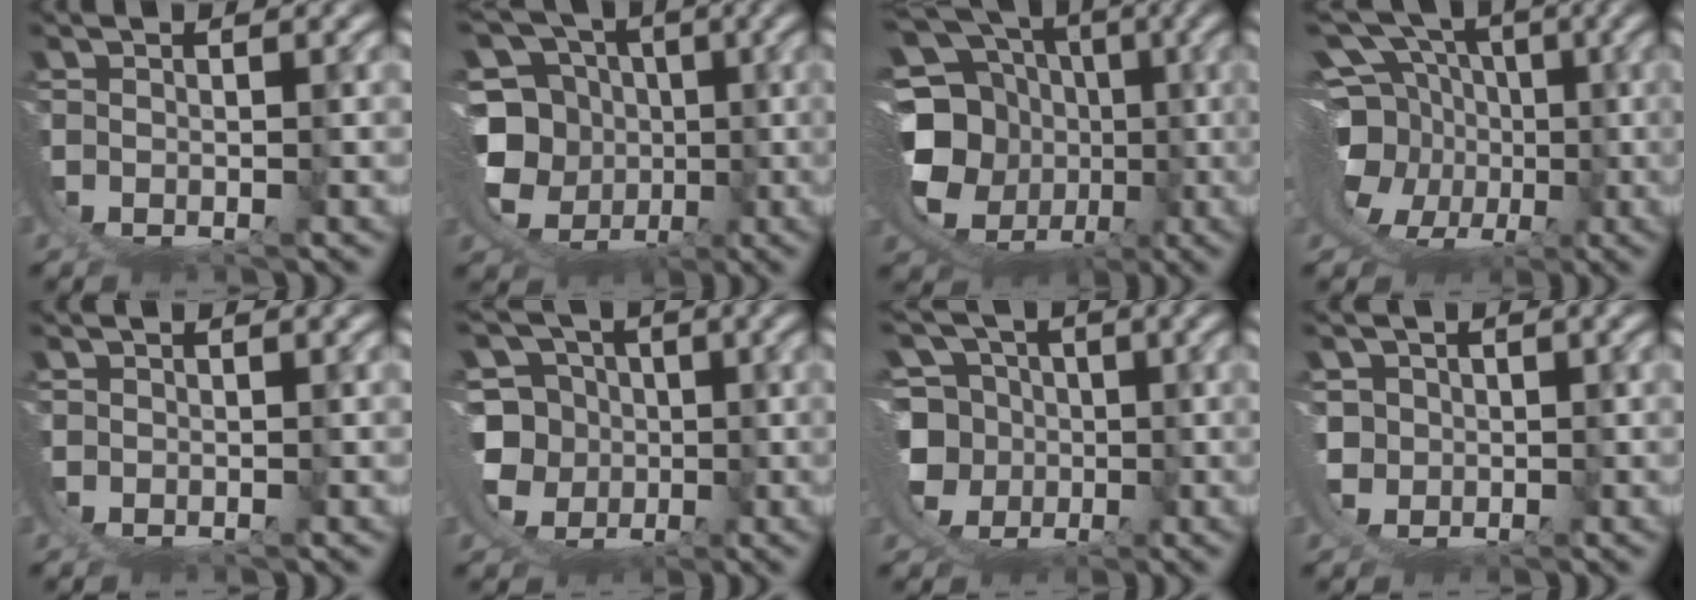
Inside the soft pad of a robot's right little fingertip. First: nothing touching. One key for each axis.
{"total": 14.6, "fx": 0.3, "fy": 11.5, "fz": 9.0, "tx": -0.155, "ty": -0.030, "tz": 0.004}
{"total": 15.9, "fx": 0.6, "fy": 11.7, "fz": 10.7, "tx": -0.184, "ty": -0.032, "tz": 0.012}
{"total": 12.0, "fx": 0.8, "fy": 8.7, "fz": 8.2, "tx": -0.136, "ty": -0.027, "tz": 0.012}
{"total": 0.7, "fx": 0.2, "fy": 0.7, "fz": 0.1, "tx": -0.010, "ty": -0.001, "tz": 0.005}
{"total": 11.4, "fx": -0.4, "fy": 9.6, "fz": 6.0, "tx": -0.119, "ty": -0.045, "tz": 0.000}
{"total": 10.5, "fx": -0.2, "fy": 8.9, "fz": 5.6, "tx": -0.112, "ty": -0.043, "tz": 0.003}
{"total": 7.3, "fx": -0.2, "fy": 6.9, "fz": 2.4, "tx": -0.083, "ty": -0.040, "tz": 0.006}